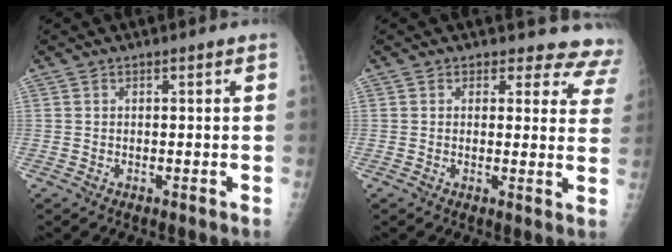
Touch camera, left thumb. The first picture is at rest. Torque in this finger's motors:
{"motor_torque": [-0.22, 0.24, -0.21, -0.08, 0.03]}